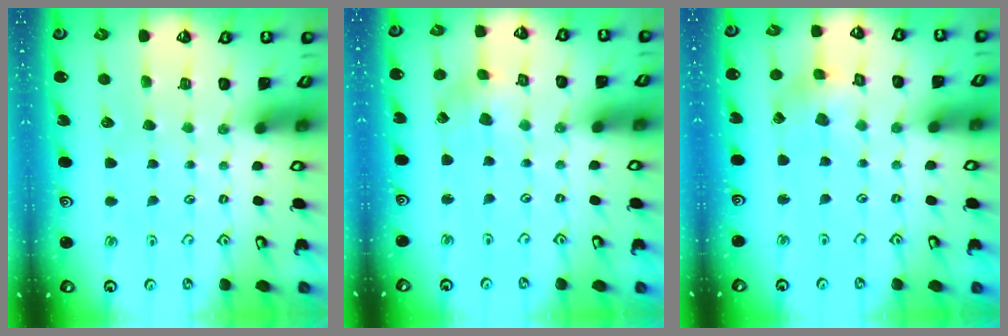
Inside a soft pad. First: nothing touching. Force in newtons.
{"total": 2.3, "press": 2.3, "slide": 0.3}
{"total": 2.6, "press": 2.6, "slide": 0.3}